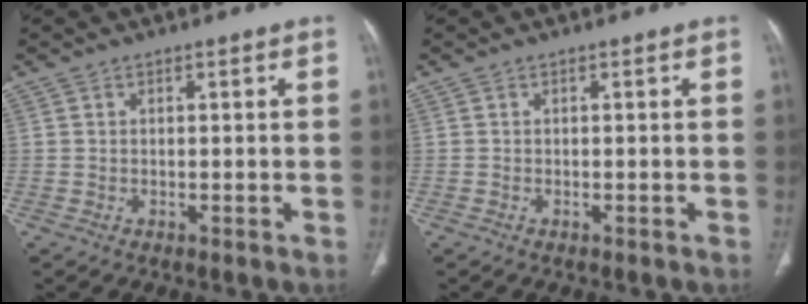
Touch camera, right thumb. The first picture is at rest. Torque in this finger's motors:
{"motor_torque": [-0.04, -0.02, 0.00, -0.05, 0.00]}